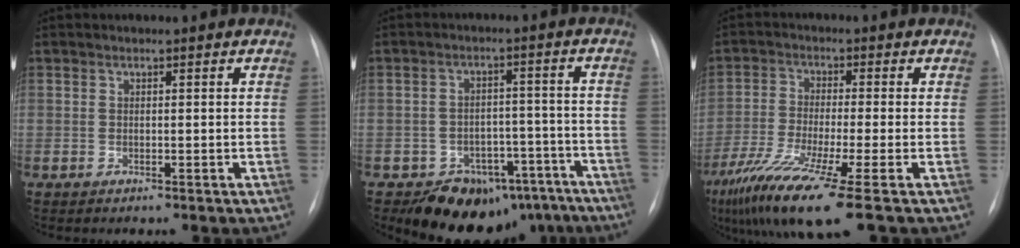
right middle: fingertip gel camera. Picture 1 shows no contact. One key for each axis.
{"total": 13.4, "fx": -11.0, "fy": 7.3, "fz": 2.5, "tx": -0.009, "ty": 0.043, "tz": -0.138}
{"total": 12.1, "fx": -7.7, "fy": -0.6, "fz": 9.3, "tx": -0.180, "ty": -0.041, "tz": -0.139}